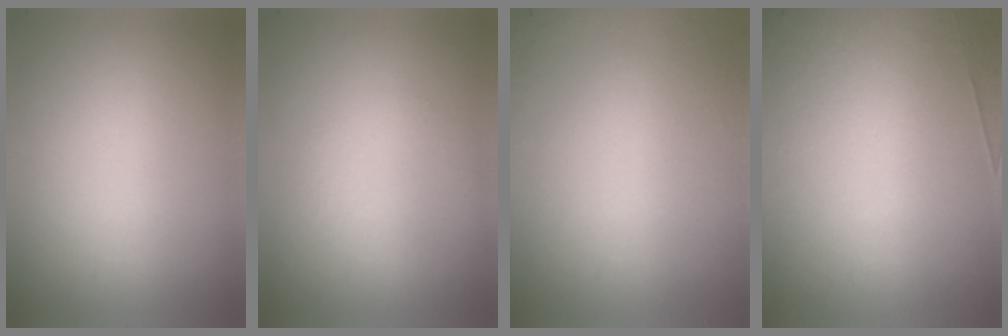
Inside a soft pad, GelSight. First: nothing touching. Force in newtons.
{"total": 1.2}
{"total": 7.0}
{"total": 4.6}